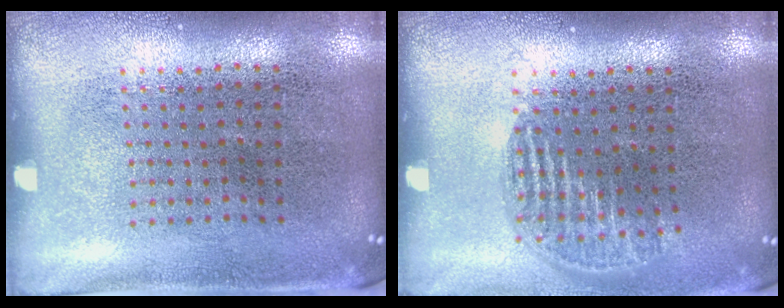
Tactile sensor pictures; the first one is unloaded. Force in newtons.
{"total": 1.2, "press": 1.1, "slide": 0.5}